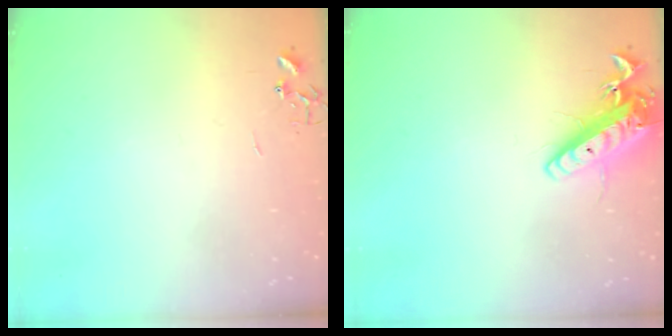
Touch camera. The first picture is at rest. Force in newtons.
{"total": 14.7, "press": 14.4, "slide": 2.8}